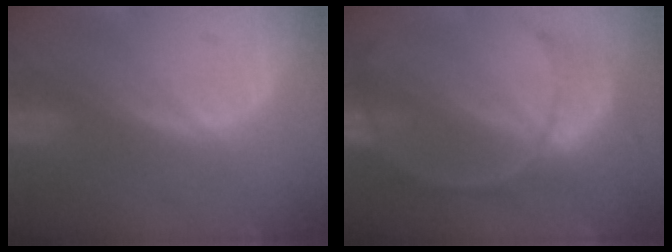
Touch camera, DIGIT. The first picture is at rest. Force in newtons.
{"total": 7.7, "press": 7.7, "slide": 0.7}